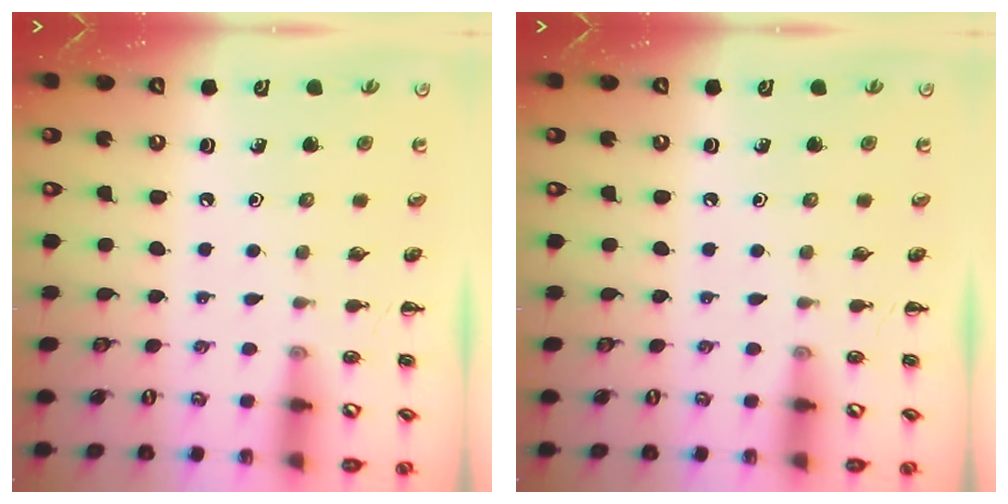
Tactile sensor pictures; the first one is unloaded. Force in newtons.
{"total": 0.0}